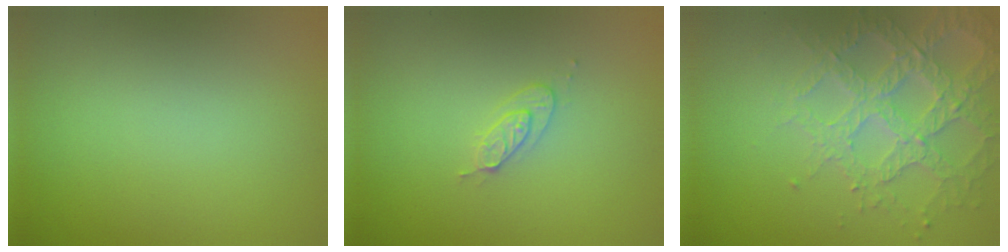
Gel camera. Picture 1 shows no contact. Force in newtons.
{"total": 1.7, "press": 1.6, "slide": 0.2}
{"total": 4.4, "press": 4.1, "slide": 1.6}